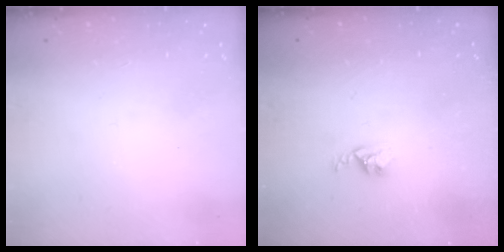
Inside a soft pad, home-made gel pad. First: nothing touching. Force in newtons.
{"total": 2.9, "press": 2.9, "slide": 0.4}